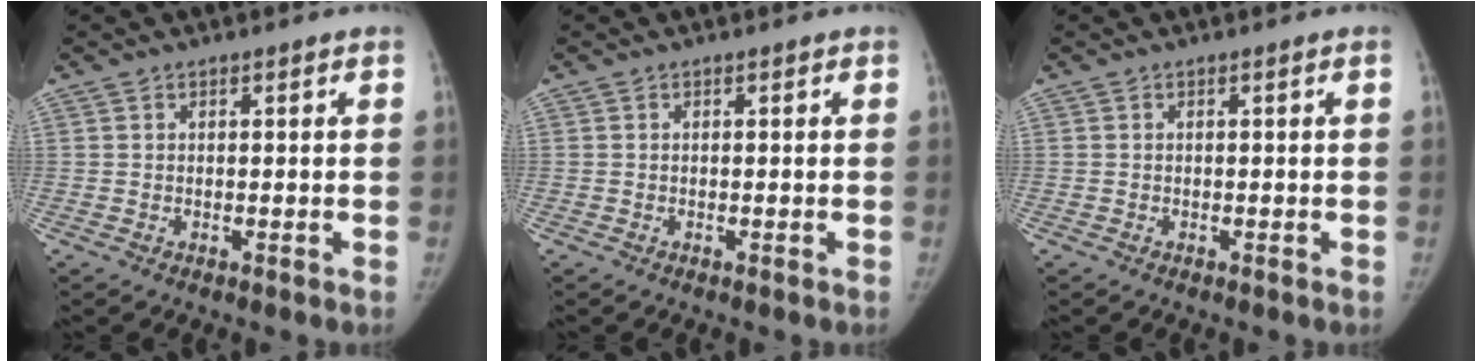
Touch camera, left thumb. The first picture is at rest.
{"total": 0.0}
{"total": 0.0}